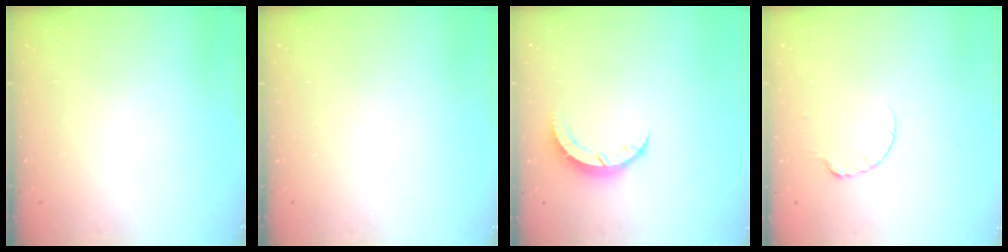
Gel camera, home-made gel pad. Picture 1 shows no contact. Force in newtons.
{"total": 0.0}
{"total": 4.4, "press": 4.4, "slide": 0.5}
{"total": 3.9, "press": 3.8, "slide": 0.5}